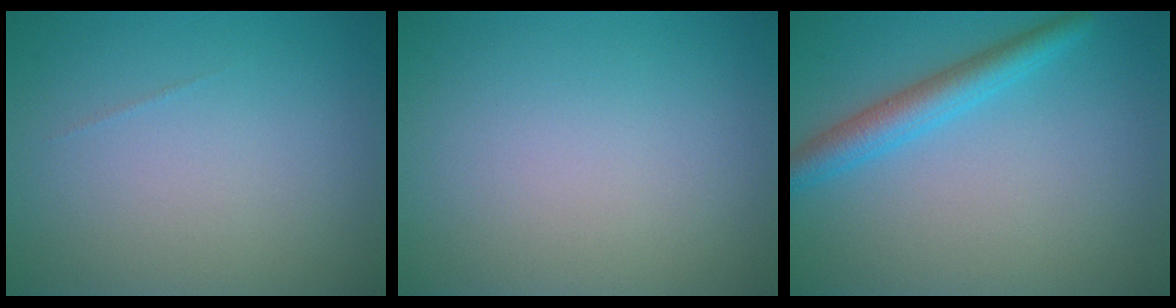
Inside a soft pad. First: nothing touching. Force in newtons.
{"total": 0.0}
{"total": 3.5, "press": 3.5, "slide": 0.1}